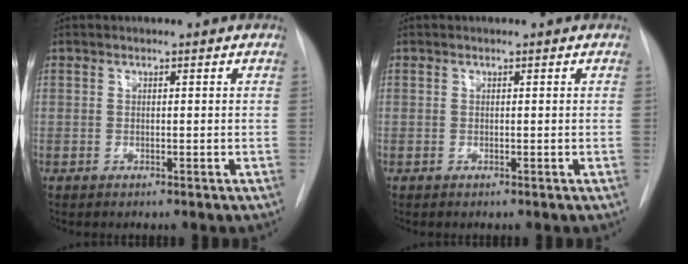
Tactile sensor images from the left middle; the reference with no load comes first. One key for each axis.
{"total": 0.0}